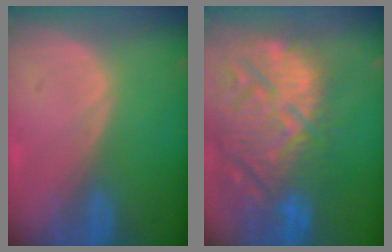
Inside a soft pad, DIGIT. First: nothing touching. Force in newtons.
{"total": 15.3, "press": 13.0, "slide": 8.1}